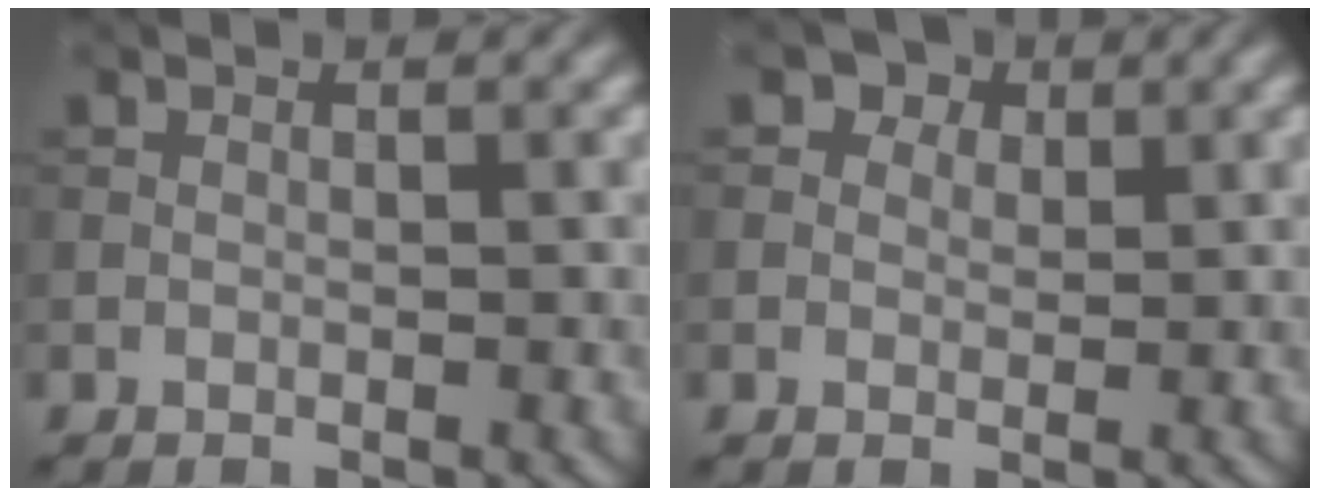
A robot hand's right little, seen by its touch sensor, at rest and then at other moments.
{"total": 2.9, "force": [1.7, 2.0, 1.2], "torque": [-0.023, -0.008, 0.016]}